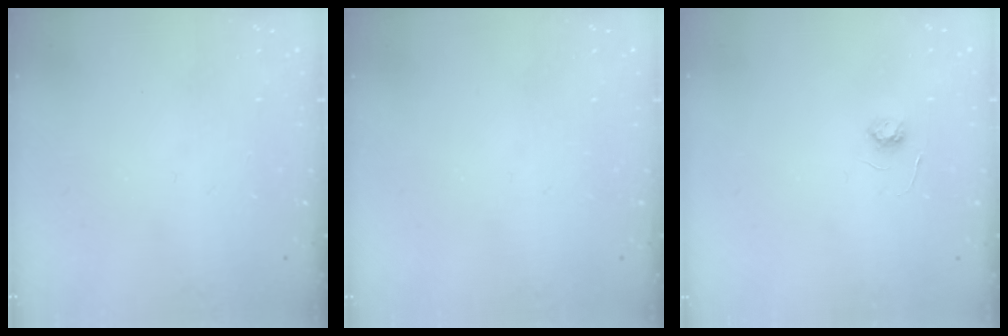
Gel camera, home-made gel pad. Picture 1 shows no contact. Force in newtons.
{"total": 0.0}
{"total": 3.6, "press": 3.6, "slide": 0.5}